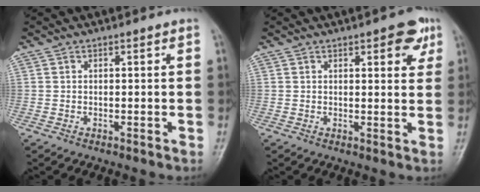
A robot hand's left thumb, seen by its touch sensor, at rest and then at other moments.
{"total": 5.9, "force": [3.0, 2.4, 4.5], "torque": [-0.030, -0.010, 0.028]}